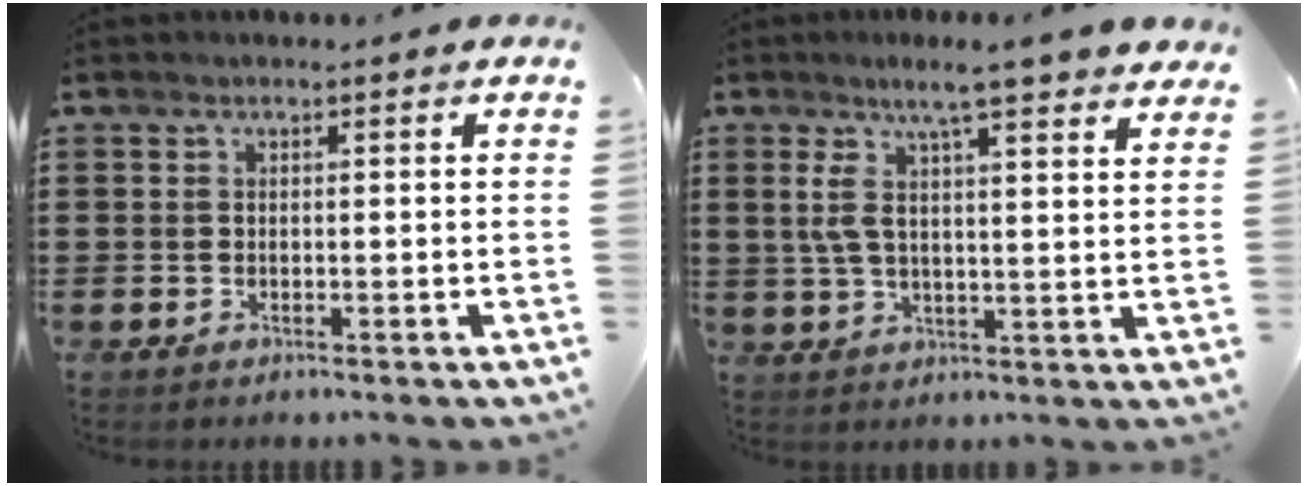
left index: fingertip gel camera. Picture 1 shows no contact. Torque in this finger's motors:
{"motor_torque": [2.14, -0.01, 0.83, 0.21]}